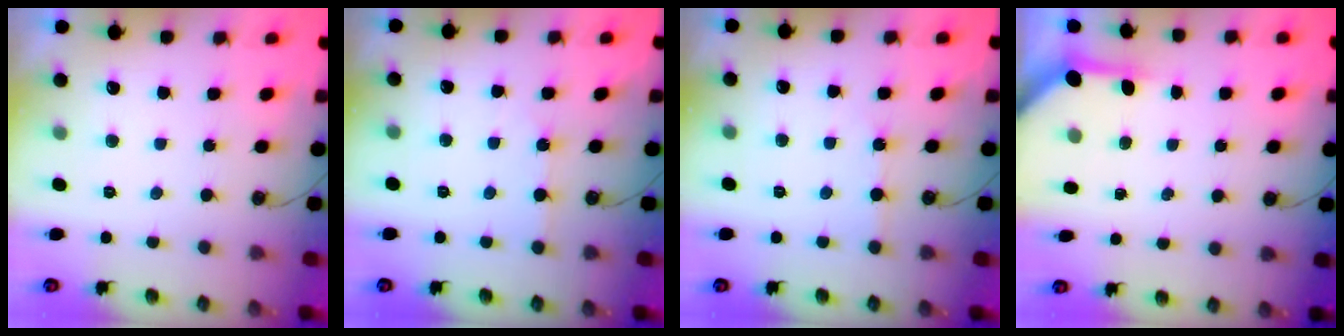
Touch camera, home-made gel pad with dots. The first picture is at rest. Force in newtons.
{"total": 3.2, "press": 3.2, "slide": 0.5}
{"total": 3.3, "press": 3.3, "slide": 0.5}
{"total": 3.3, "press": 3.3, "slide": 0.4}